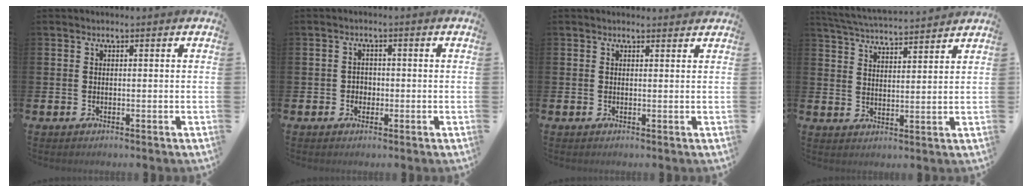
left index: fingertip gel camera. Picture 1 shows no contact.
{"total": 1.6, "force": [-0.4, 1.5, 0.4], "torque": [-0.004, 0.003, -0.013]}
{"total": 0.9, "force": [0.8, 0.2, 0.2], "torque": [0.008, -0.002, 0.013]}
{"total": 4.8, "force": [4.7, 0.1, 0.5], "torque": [-0.035, -0.031, 0.084]}